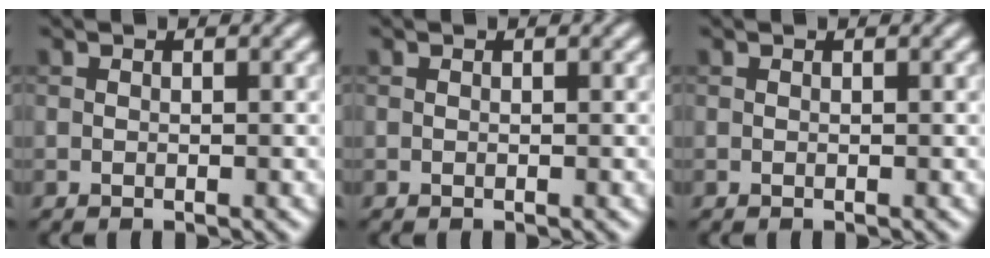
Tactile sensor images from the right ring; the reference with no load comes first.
{"total": 0.0}
{"total": 0.0}